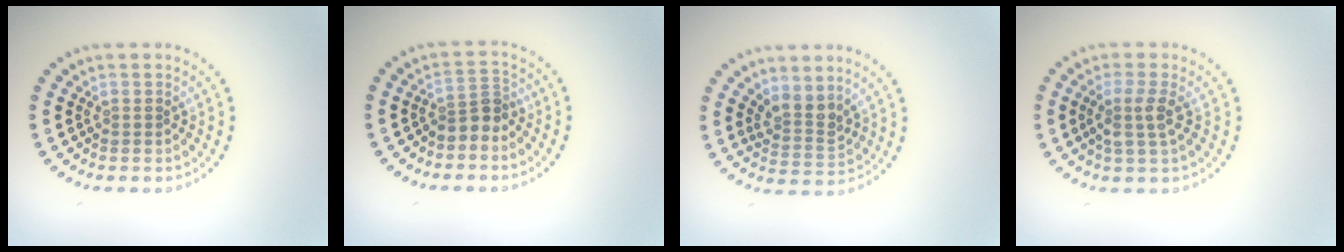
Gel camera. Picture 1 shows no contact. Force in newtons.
{"total": 2.4, "press": 1.8, "slide": 1.6}
{"total": 2.6, "press": 1.9, "slide": 1.7}
{"total": 2.2, "press": 1.9, "slide": 1.2}